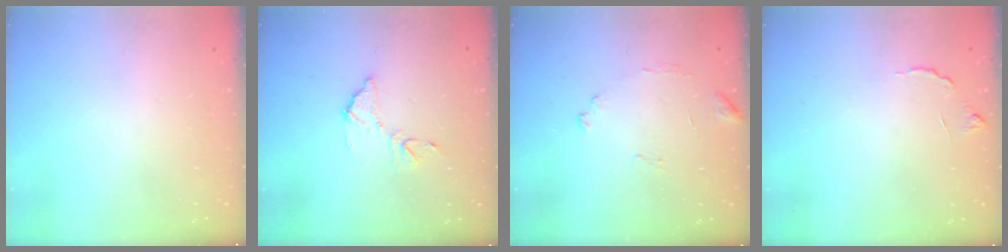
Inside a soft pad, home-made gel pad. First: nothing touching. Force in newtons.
{"total": 8.8, "press": 8.7, "slide": 0.7}
{"total": 8.1, "press": 8.0, "slide": 0.4}
{"total": 6.0, "press": 6.0, "slide": 0.4}